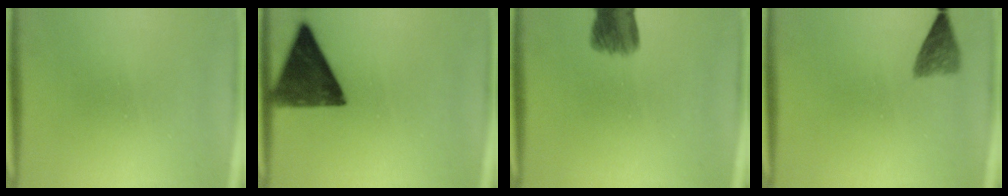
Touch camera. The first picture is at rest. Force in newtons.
{"total": 13.2}
{"total": 6.4}
{"total": 3.1}